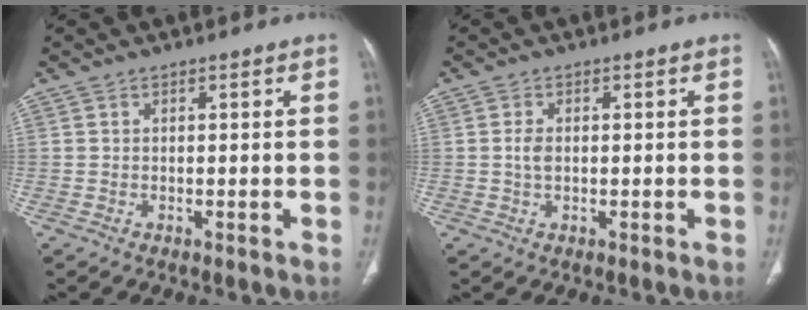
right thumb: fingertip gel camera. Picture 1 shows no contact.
{"total": 2.0, "force": [0.0, 1.2, 1.6], "torque": [-0.032, 0.002, -0.001]}